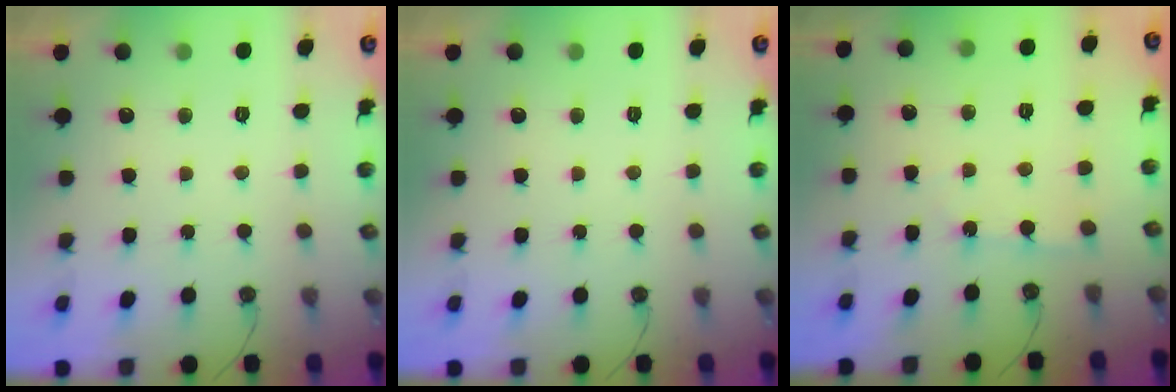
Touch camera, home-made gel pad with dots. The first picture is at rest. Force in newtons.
{"total": 0.0}
{"total": 2.7, "press": 2.7, "slide": 0.4}